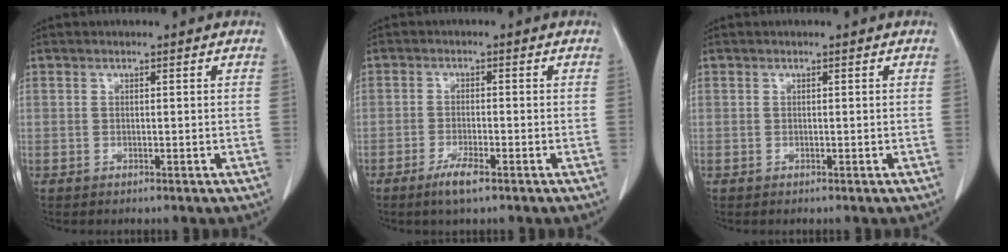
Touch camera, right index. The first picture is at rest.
{"total": 3.5, "force": [-2.2, 0.3, 2.7], "torque": [-0.056, -0.006, -0.041]}
{"total": 0.0}